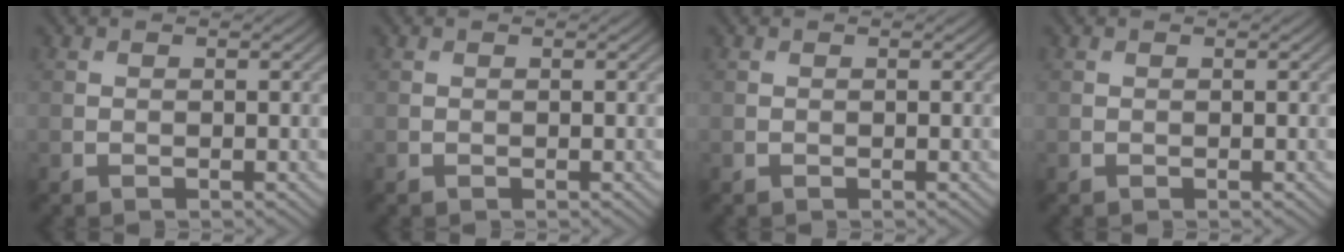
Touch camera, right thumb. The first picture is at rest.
{"total": 0.0}
{"total": 0.0}
{"total": 0.0}